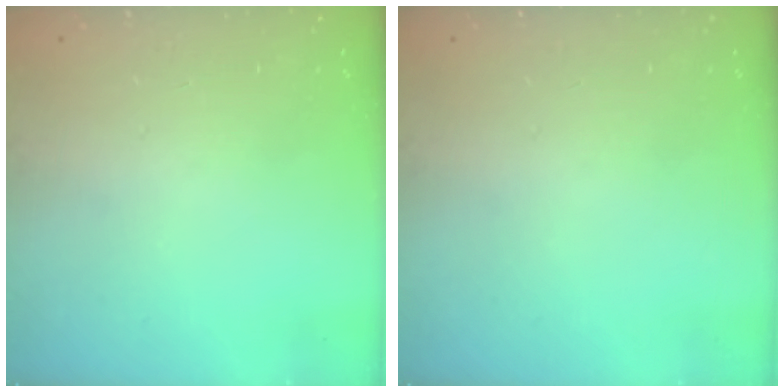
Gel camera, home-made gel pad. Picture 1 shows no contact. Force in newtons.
{"total": 0.0}